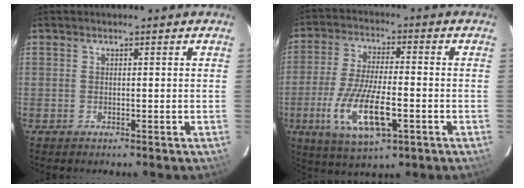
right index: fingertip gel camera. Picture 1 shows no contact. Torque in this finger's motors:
{"motor_torque": [1.14, -1.00, 0.38, 0.21]}